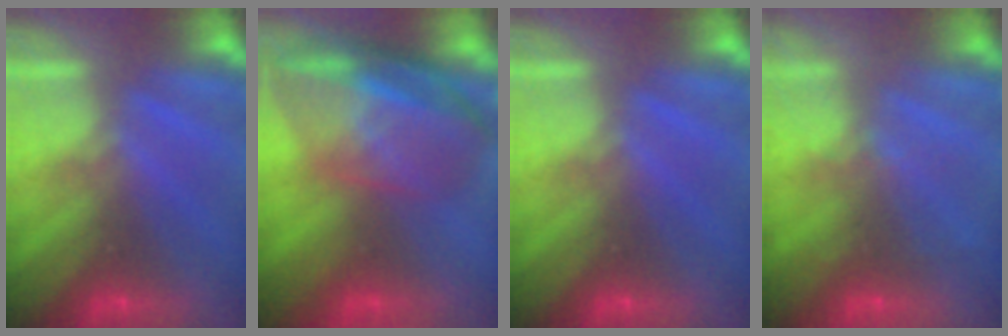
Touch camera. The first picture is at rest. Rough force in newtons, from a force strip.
{"total": 7.0}
{"total": 0.0}
{"total": 2.0}